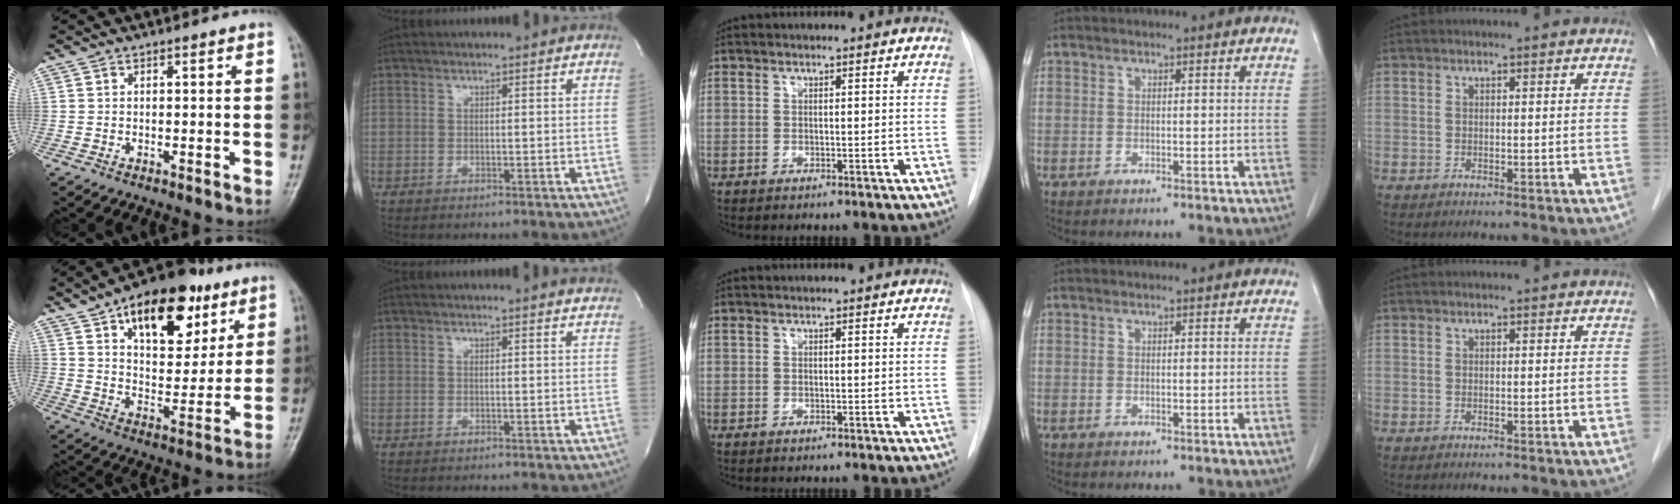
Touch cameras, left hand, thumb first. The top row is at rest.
{"thumb": {"total": 19.8, "force": [10.2, 10.5, 13.4], "torque": [-0.149, -0.032, 0.161]}, "index": {"total": 1.7, "force": [1.7, -0.2, 0.3], "torque": [-0.012, -0.012, 0.006]}}